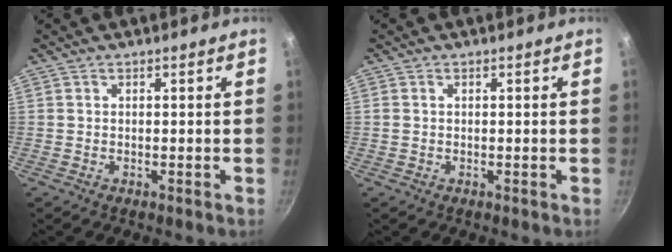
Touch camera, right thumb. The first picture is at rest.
{"total": 0.5, "force": [0.1, 0.4, 0.3], "torque": [-0.005, 0.003, 0.001]}